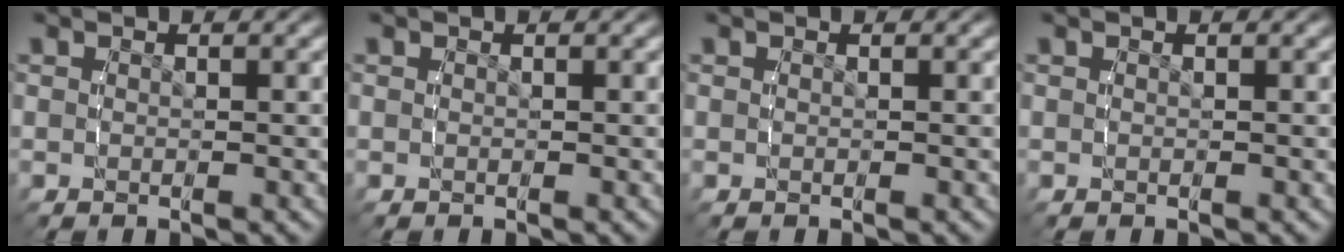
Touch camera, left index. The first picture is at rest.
{"total": 0.0}
{"total": 0.0}
{"total": 0.0}